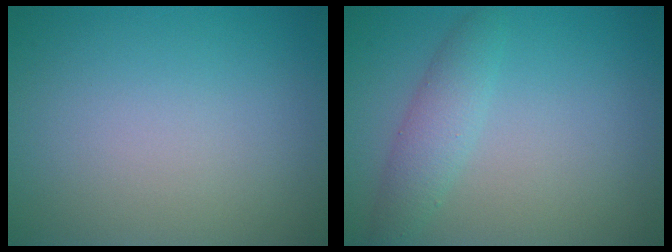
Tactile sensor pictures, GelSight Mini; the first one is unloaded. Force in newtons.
{"total": 2.6, "press": 2.6, "slide": 0.1}